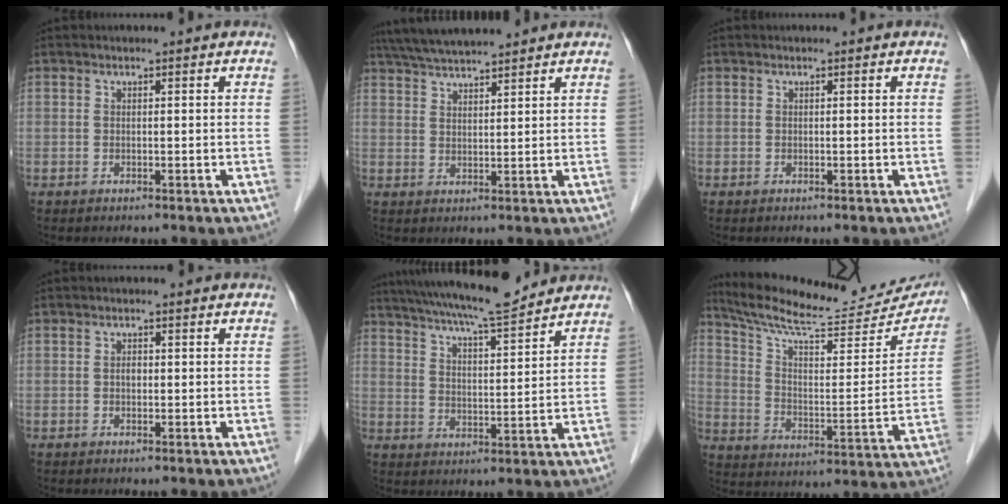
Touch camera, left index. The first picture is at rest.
{"total": 9.0, "force": [8.2, 0.7, 3.7], "torque": [-0.066, 0.031, 0.135]}
{"total": 0.0}
{"total": 0.9, "force": [-0.1, 0.6, 0.6], "torque": [-0.011, 0.001, -0.005]}
{"total": 14.5, "force": [13.0, 0.7, 6.4], "torque": [-0.110, 0.006, 0.200]}
{"total": 24.4, "force": [22.4, 4.2, 8.7], "torque": [-0.135, -0.038, 0.306]}